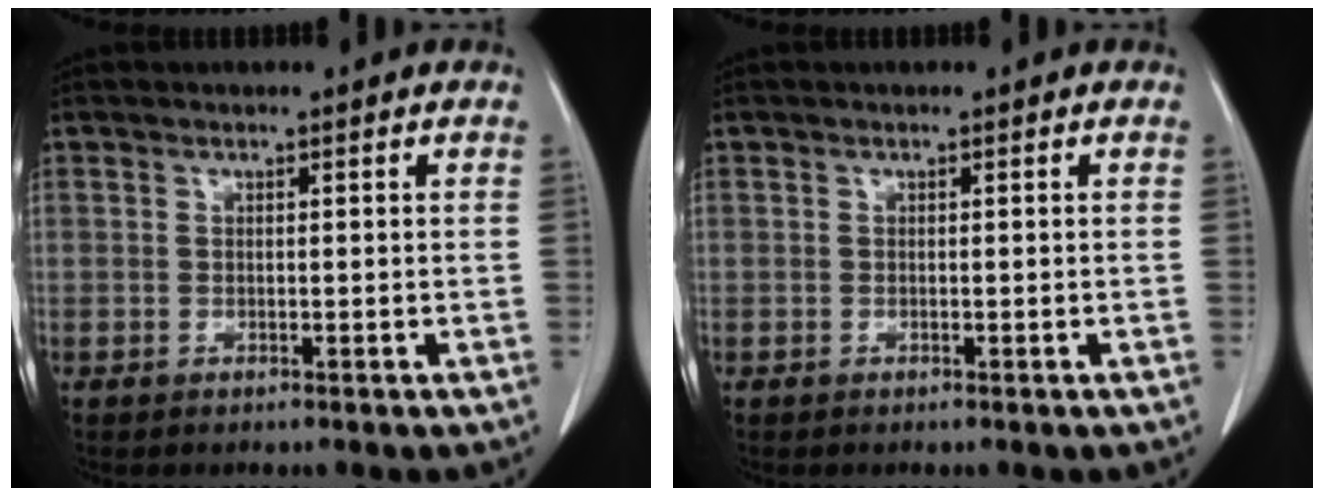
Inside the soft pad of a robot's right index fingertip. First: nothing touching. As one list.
[{"total": 0.0}]